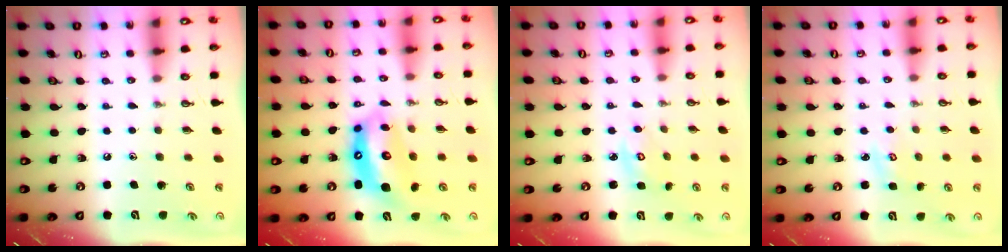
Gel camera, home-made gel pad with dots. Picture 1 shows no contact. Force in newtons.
{"total": 12.8, "press": 12.8, "slide": 0.9}
{"total": 3.5, "press": 3.5, "slide": 0.4}
{"total": 2.9, "press": 2.8, "slide": 0.3}